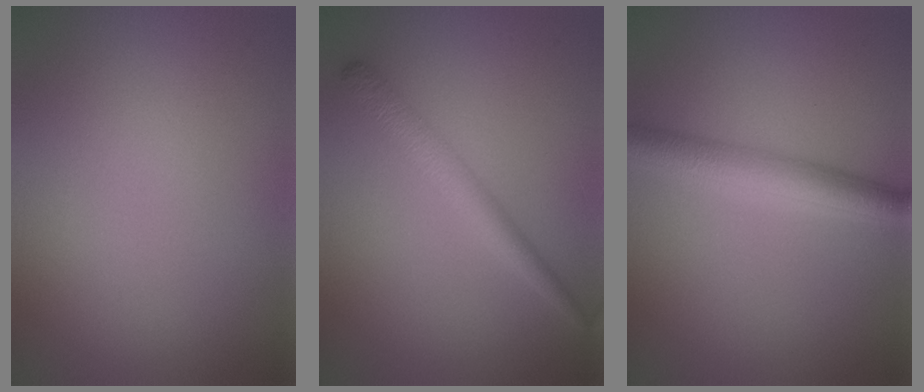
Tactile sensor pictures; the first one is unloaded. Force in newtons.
{"total": 2.6, "press": 2.6, "slide": 0.1}
{"total": 4.2, "press": 4.2, "slide": 0.1}